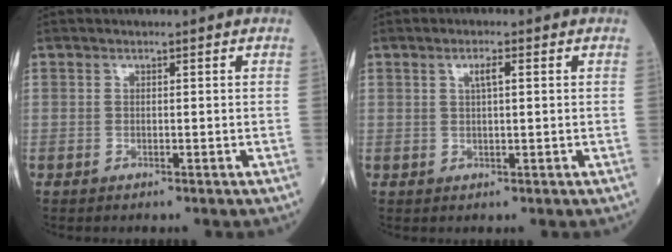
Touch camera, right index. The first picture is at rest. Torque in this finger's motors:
{"motor_torque": [0.06, 0.03, 0.01, 0.01]}